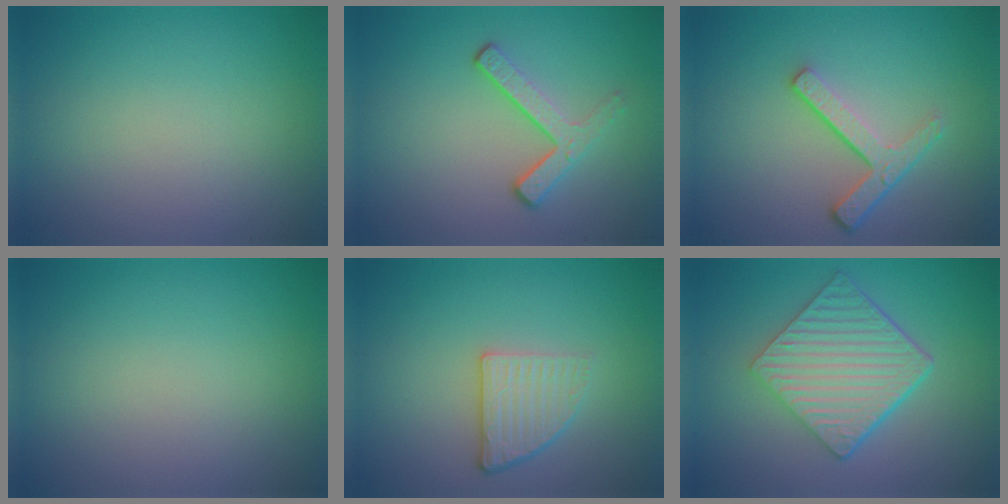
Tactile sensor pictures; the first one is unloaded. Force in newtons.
{"total": 3.3, "press": 2.3, "slide": 2.3}
{"total": 3.6, "press": 2.6, "slide": 2.5}
{"total": 0.0}
{"total": 3.0, "press": 2.3, "slide": 1.8}
{"total": 6.3, "press": 4.6, "slide": 4.3}